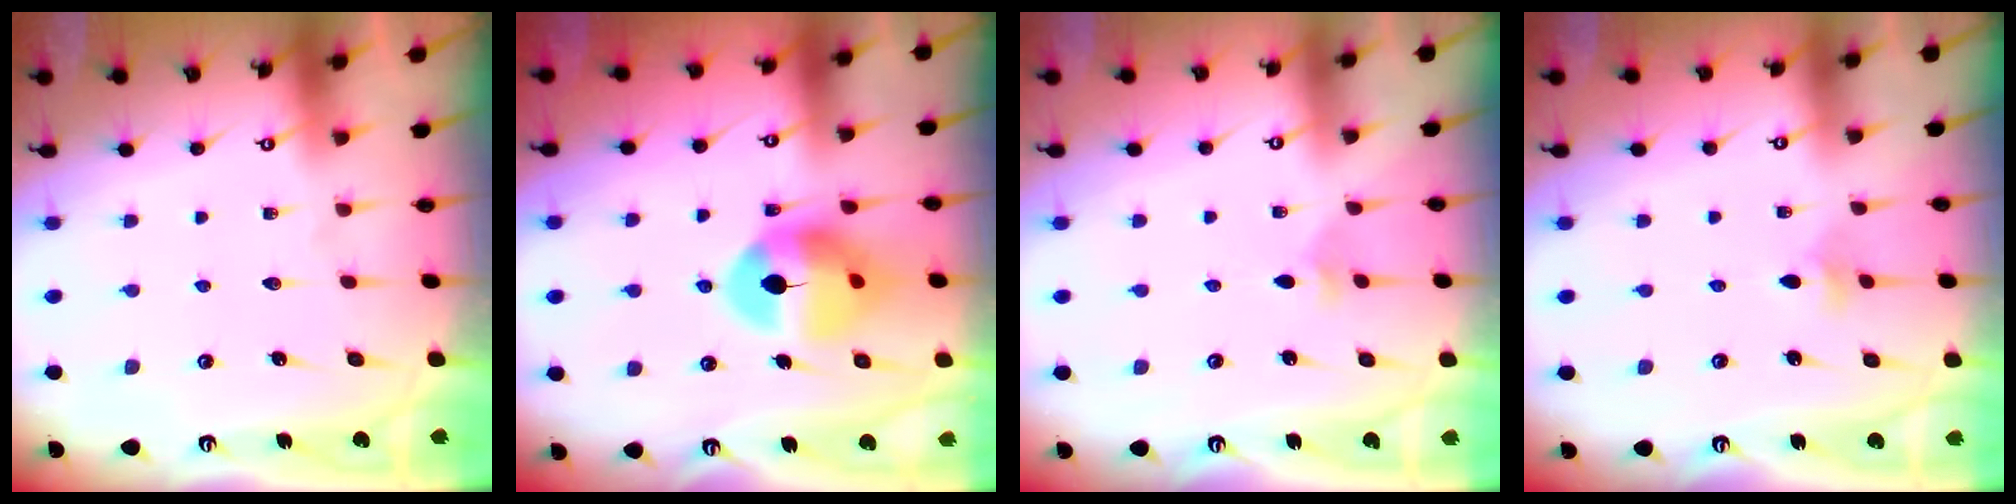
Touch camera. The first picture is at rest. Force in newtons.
{"total": 11.2, "press": 11.2, "slide": 0.9}
{"total": 2.3, "press": 2.3, "slide": 0.6}
{"total": 2.6, "press": 2.6, "slide": 0.5}